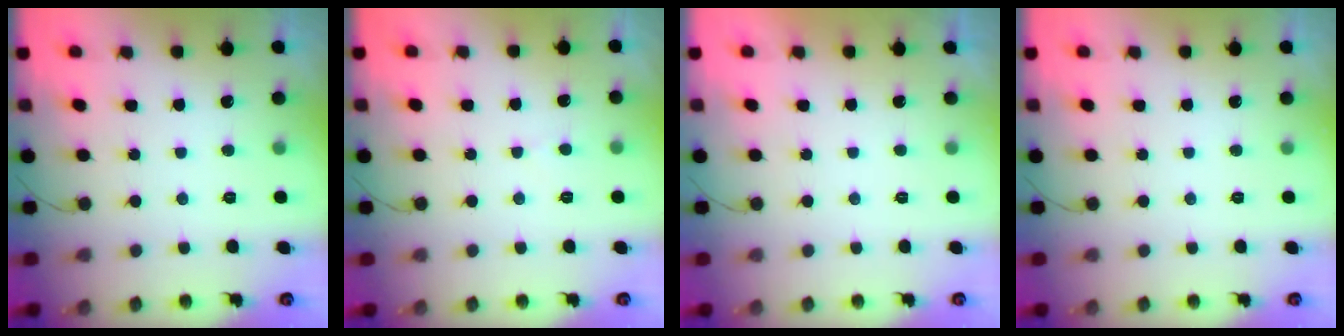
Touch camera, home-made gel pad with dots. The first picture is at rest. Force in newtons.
{"total": 2.9, "press": 2.9, "slide": 0.5}
{"total": 2.2, "press": 2.2, "slide": 0.3}
{"total": 0.0}